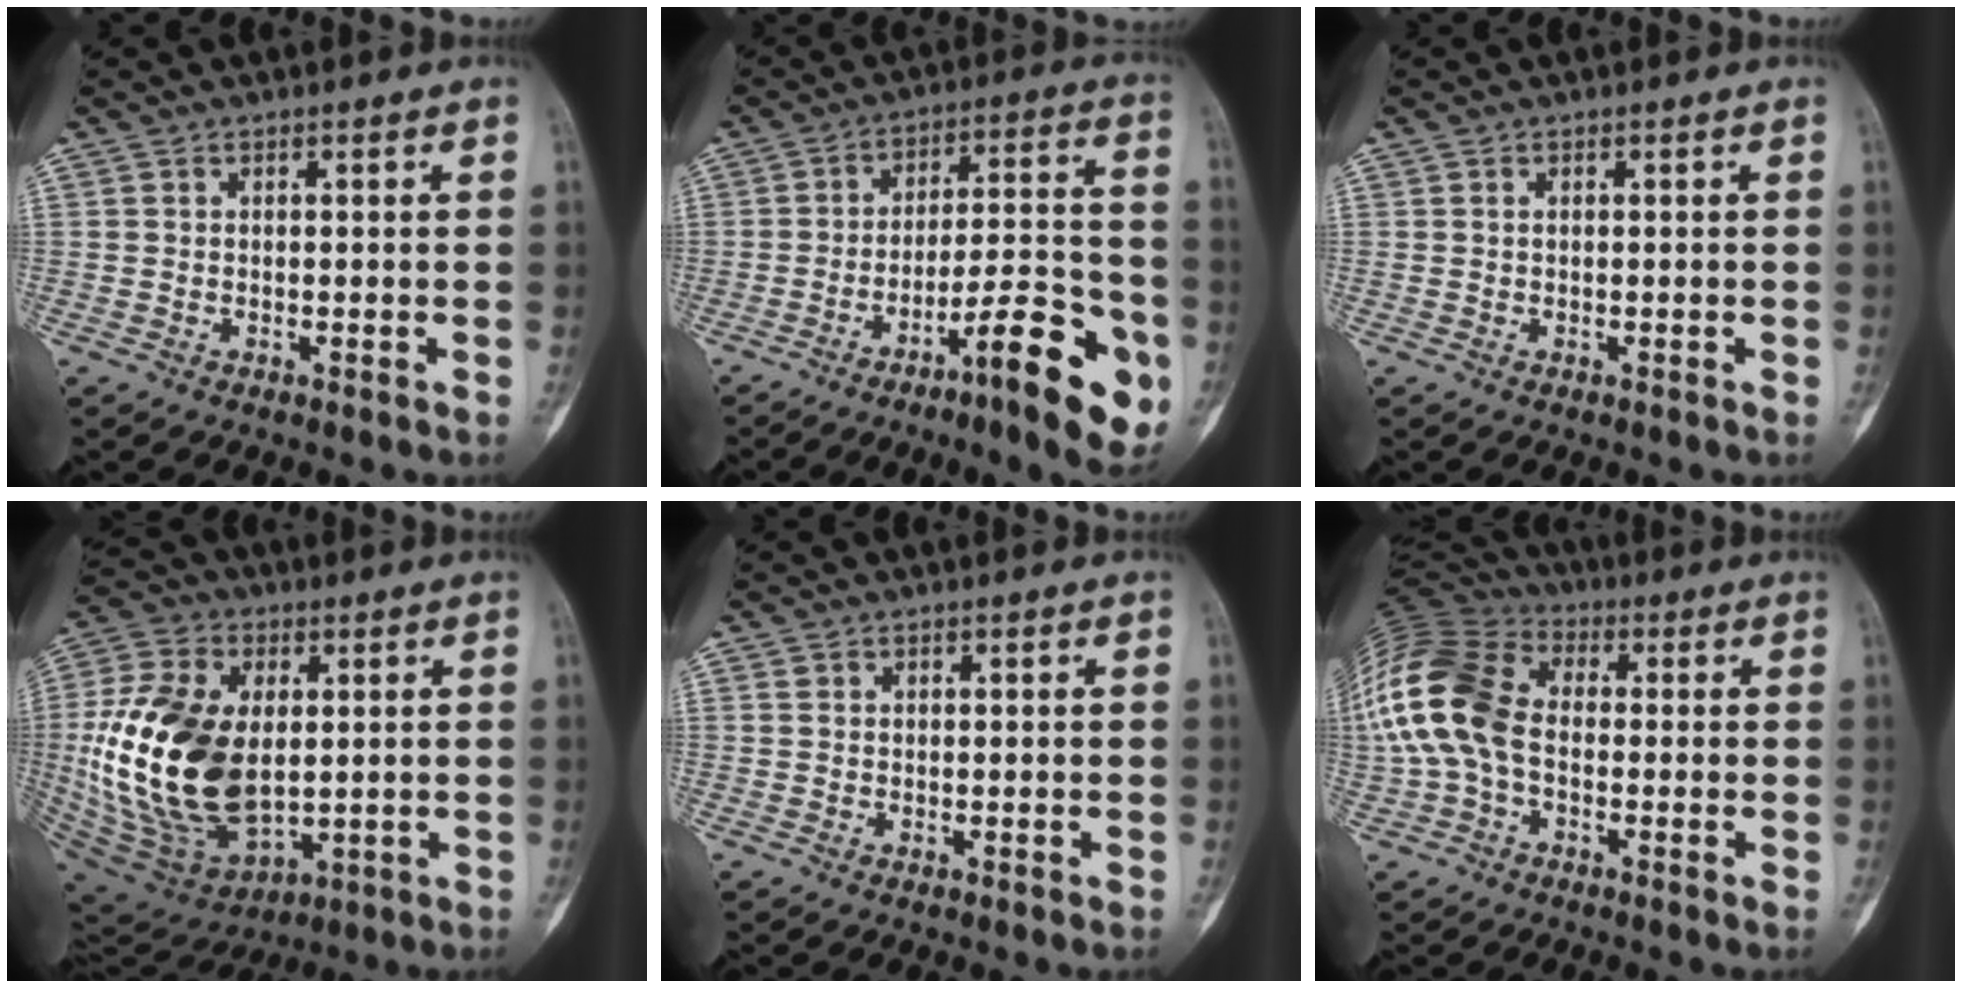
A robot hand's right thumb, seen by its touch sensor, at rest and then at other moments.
{"total": 16.6, "force": [-7.8, 3.8, 14.1], "torque": [-0.187, 0.050, -0.111]}
{"total": 0.0}
{"total": 24.5, "force": [0.9, 14.8, 19.5], "torque": [-0.390, -0.018, 0.034]}
{"total": 0.7, "force": [0.2, 0.6, 0.2], "torque": [0.000, 0.003, 0.004]}
{"total": 17.1, "force": [-0.9, 11.6, 12.5], "torque": [-0.274, 0.032, -0.026]}